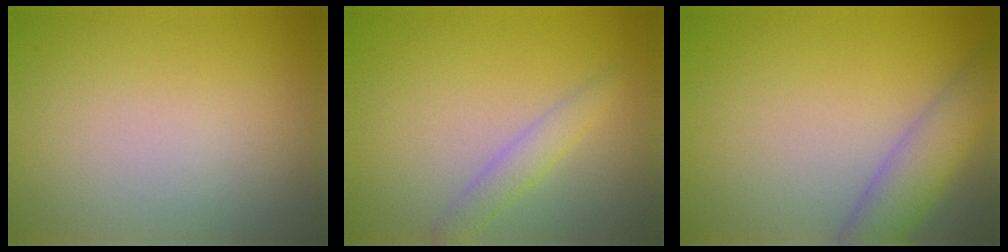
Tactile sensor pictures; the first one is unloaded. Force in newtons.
{"total": 2.0, "press": 2.0, "slide": 0.0}
{"total": 4.6, "press": 4.6, "slide": 0.3}